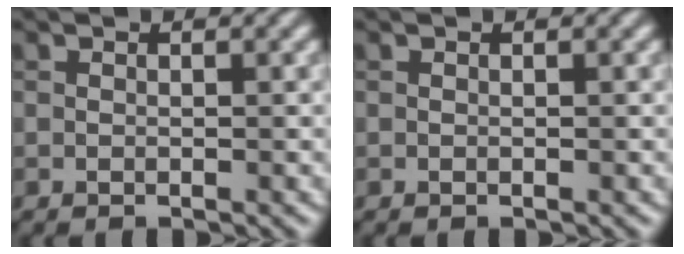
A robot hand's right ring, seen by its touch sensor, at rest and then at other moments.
{"total": 0.0}